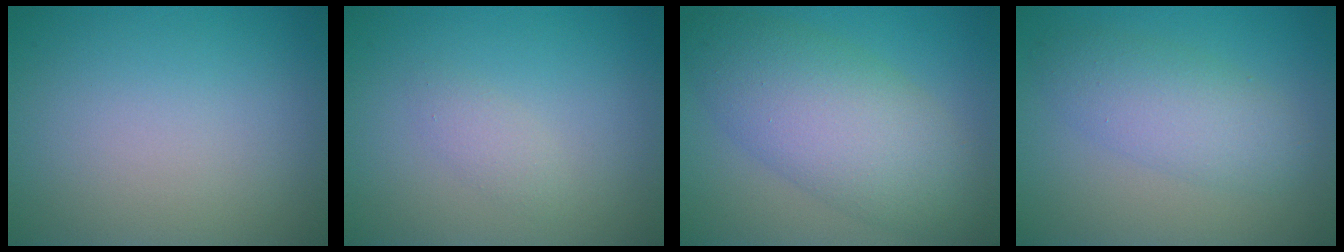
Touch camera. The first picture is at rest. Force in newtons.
{"total": 1.2, "press": 1.2, "slide": 0.0}
{"total": 8.1, "press": 8.1, "slide": 0.2}
{"total": 4.2, "press": 4.2, "slide": 0.0}